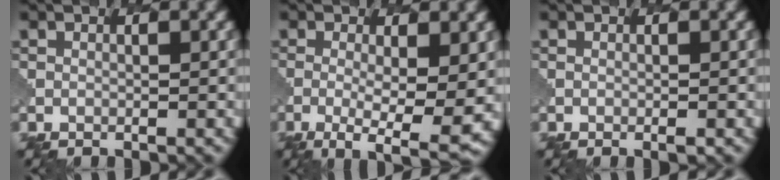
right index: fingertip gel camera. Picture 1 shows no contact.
{"total": 6.1, "force": [-1.5, 1.5, 5.7], "torque": [-0.093, -0.014, -0.020]}
{"total": 0.7, "force": [-0.1, 0.1, 0.6], "torque": [-0.009, -0.002, -0.002]}